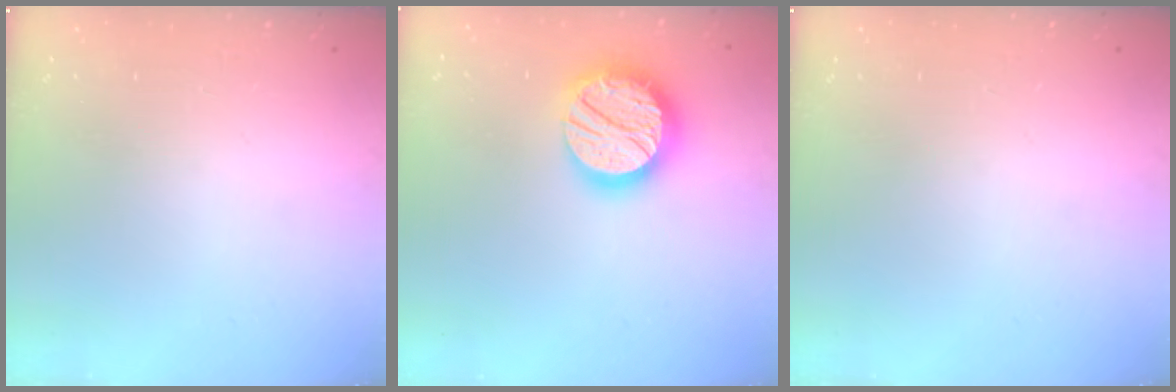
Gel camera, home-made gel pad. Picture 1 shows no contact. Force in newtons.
{"total": 20.2, "press": 20.1, "slide": 1.3}
{"total": 0.0}